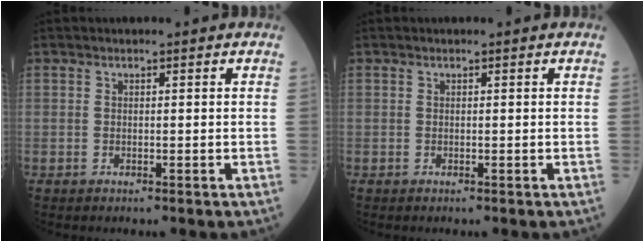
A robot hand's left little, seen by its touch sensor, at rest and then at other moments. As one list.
[{"total": 0.0}]